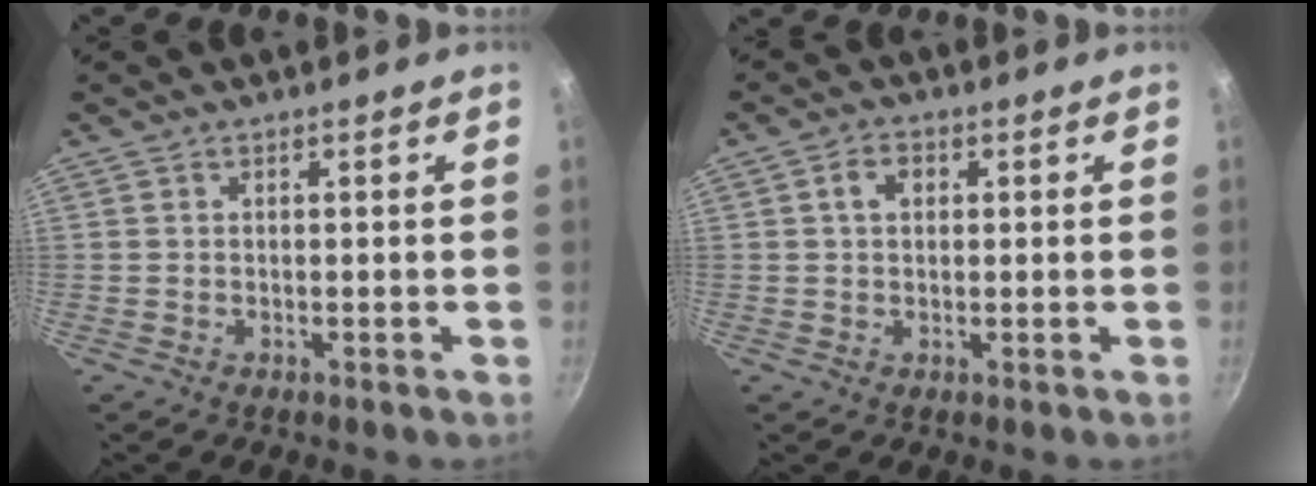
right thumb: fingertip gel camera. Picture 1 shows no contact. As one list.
[{"total": 3.3, "force": [0.7, 2.4, 2.1], "torque": [-0.025, 0.005, 0.009]}]